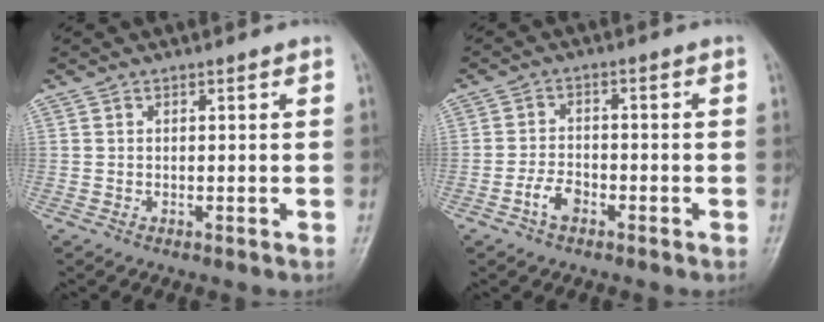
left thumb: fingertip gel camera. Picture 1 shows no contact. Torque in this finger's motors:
{"motor_torque": [-0.22, 0.38, 0.29, 0.37, 0.01]}